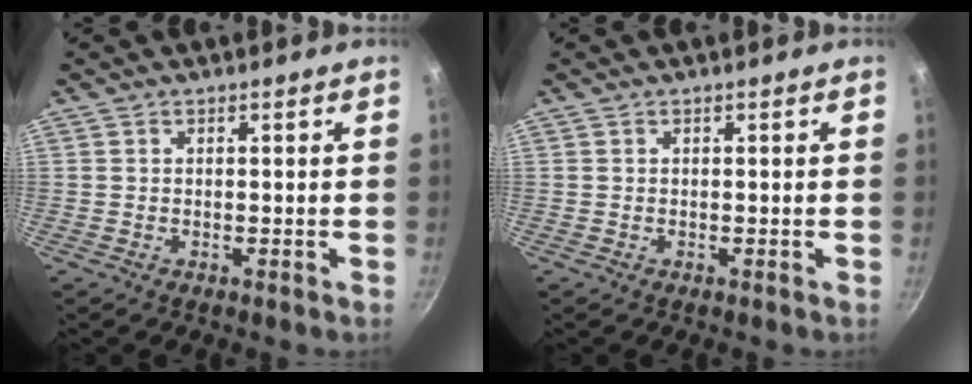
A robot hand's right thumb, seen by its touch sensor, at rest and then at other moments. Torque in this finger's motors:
{"motor_torque": [0.00, 0.00, -0.01, -0.02, 0.04]}